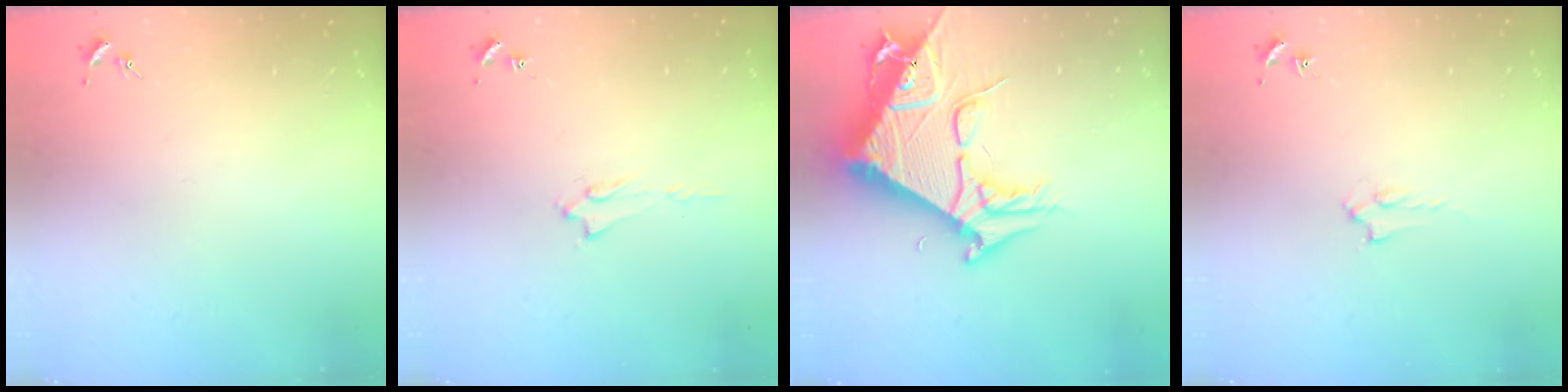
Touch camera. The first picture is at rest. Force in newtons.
{"total": 1.7, "press": 1.6, "slide": 0.2}
{"total": 11.2, "press": 11.1, "slide": 1.1}
{"total": 1.4, "press": 1.4, "slide": 0.2}